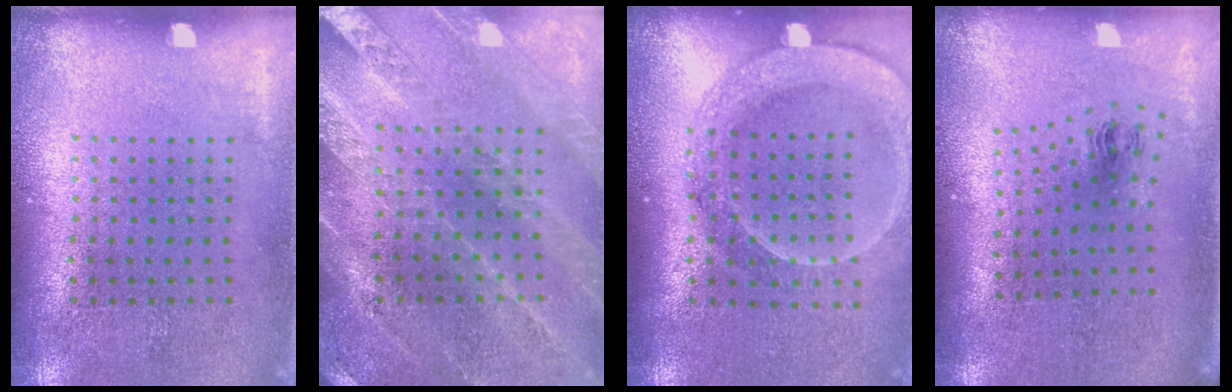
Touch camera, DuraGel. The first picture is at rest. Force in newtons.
{"total": 1.5, "press": 1.5, "slide": 0.2}
{"total": 2.1, "press": 1.9, "slide": 0.9}
{"total": 1.0, "press": 0.4, "slide": 0.9}